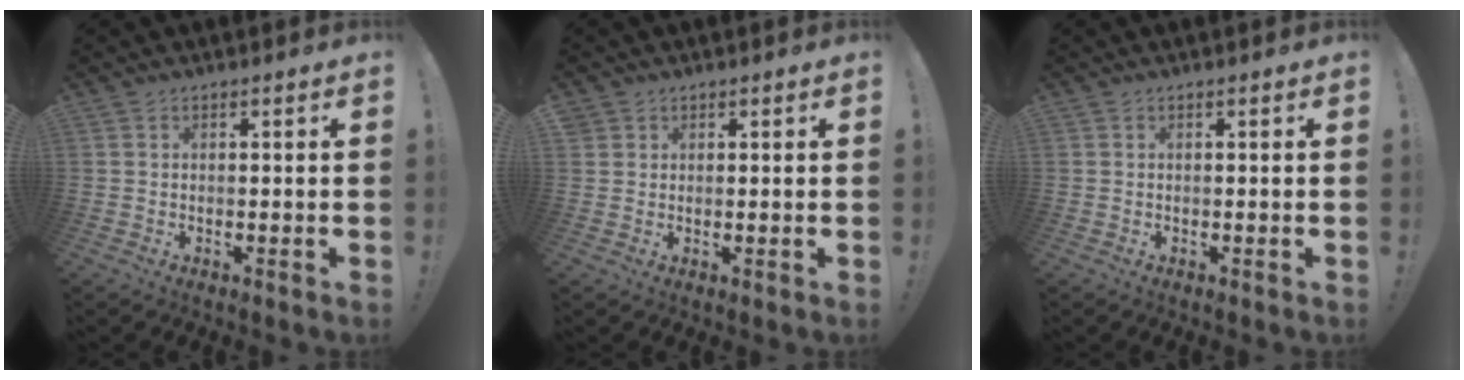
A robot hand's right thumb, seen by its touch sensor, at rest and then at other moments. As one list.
[{"total": 1.7, "force": [1.2, 1.2, 0.1], "torque": [-0.003, -0.003, 0.022]}, {"total": 0.0}]